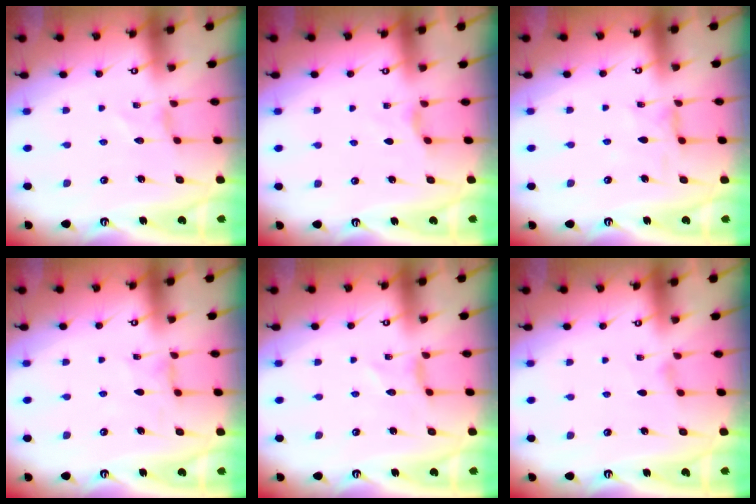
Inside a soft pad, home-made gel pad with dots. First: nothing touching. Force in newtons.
{"total": 2.0, "press": 2.0, "slide": 0.3}
{"total": 2.8, "press": 2.8, "slide": 0.4}
{"total": 1.0, "press": 1.0, "slide": 0.1}
{"total": 0.0}
{"total": 1.5, "press": 1.4, "slide": 0.4}